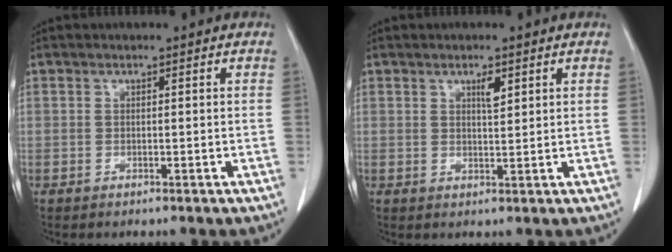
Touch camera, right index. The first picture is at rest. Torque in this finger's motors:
{"motor_torque": [0.01, 0.00, 0.01, 0.01]}